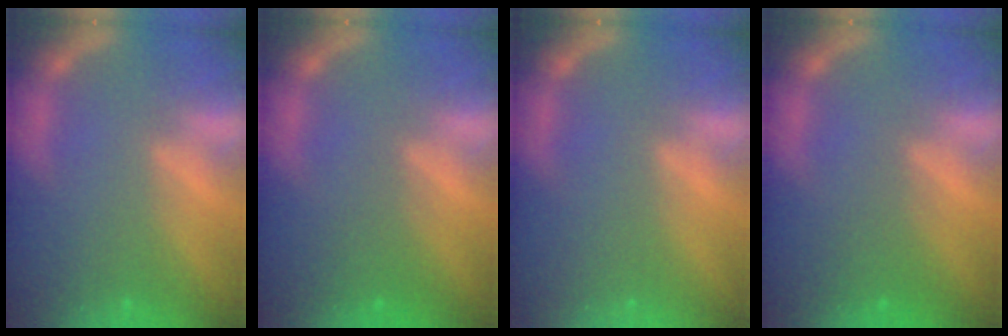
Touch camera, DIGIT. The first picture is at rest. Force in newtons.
{"total": 2.0}
{"total": 0.0}
{"total": 2.0}